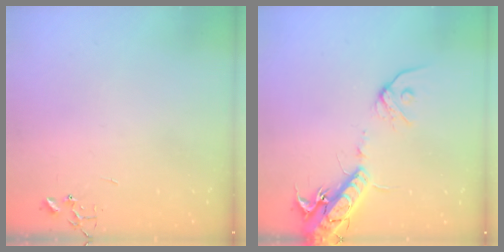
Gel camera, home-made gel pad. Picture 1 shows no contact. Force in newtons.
{"total": 17.2, "press": 16.9, "slide": 3.1}